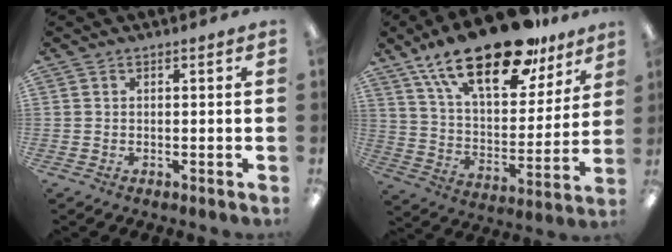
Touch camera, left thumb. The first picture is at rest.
{"total": 24.7, "force": [17.0, 9.9, 14.9], "torque": [-0.244, -0.098, 0.289]}